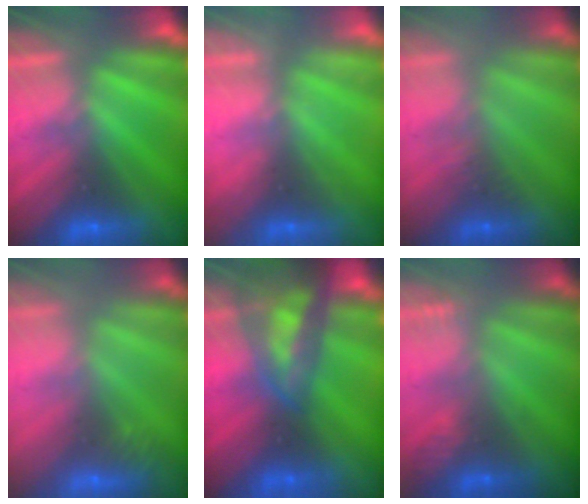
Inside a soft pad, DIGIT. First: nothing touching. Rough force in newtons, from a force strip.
{"total": 2.1}
{"total": 2.9}
{"total": 2.3}
{"total": 7.4}
{"total": 2.9}